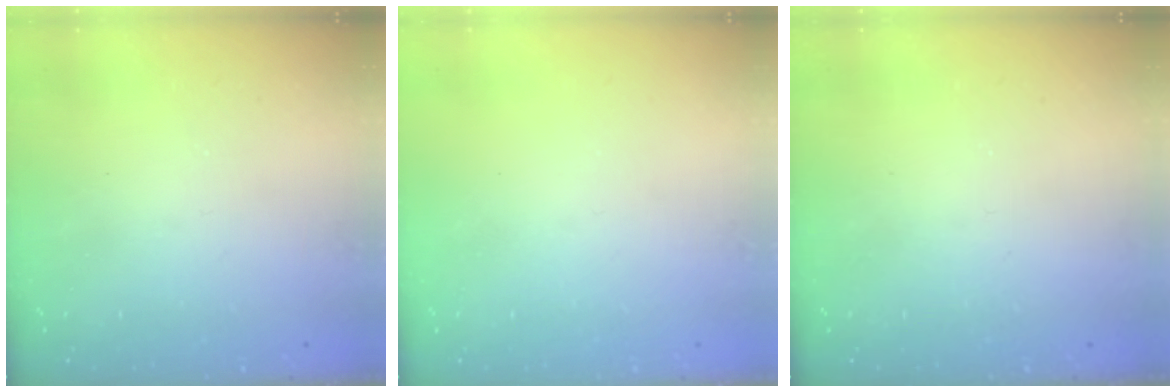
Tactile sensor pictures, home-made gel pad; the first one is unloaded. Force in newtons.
{"total": 0.0}
{"total": 0.0}